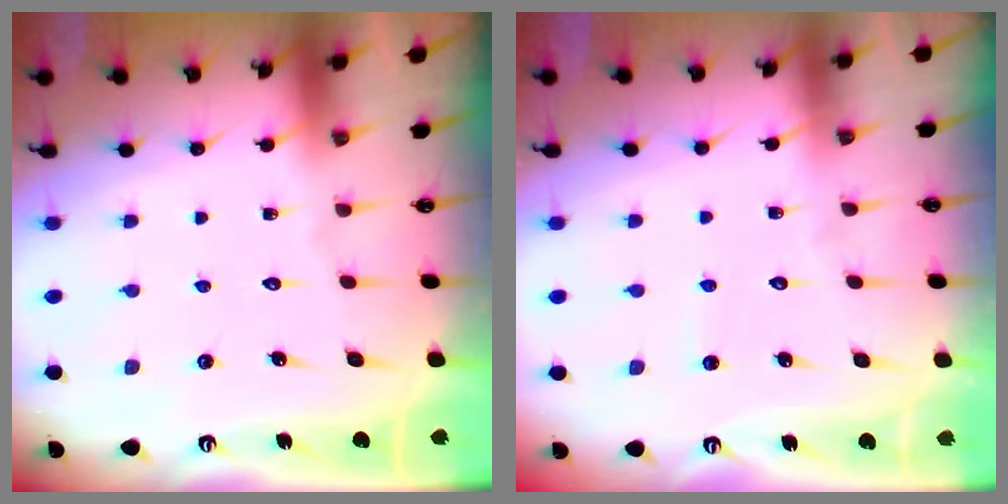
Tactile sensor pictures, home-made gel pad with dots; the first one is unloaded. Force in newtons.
{"total": 3.3, "press": 3.3, "slide": 0.3}